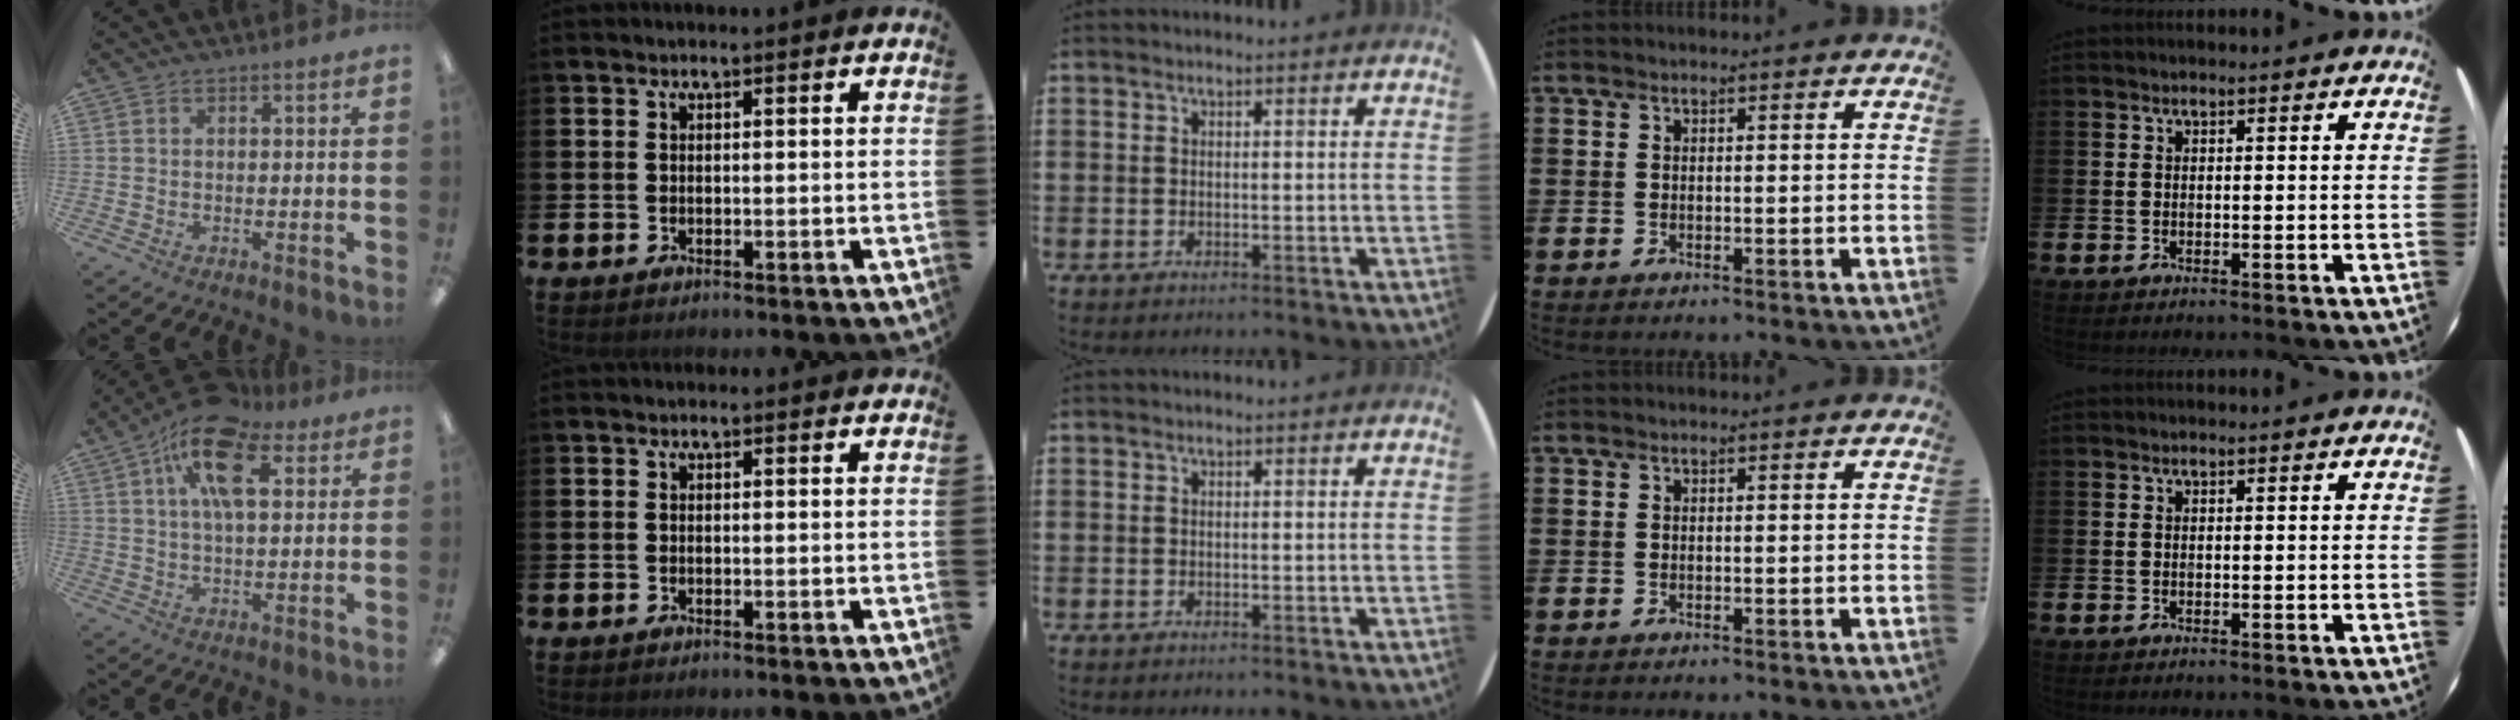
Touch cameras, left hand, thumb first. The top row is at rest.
{"thumb": {"total": 17.5, "force": [8.5, 8.3, 12.8], "torque": [-0.222, -0.018, 0.143]}}